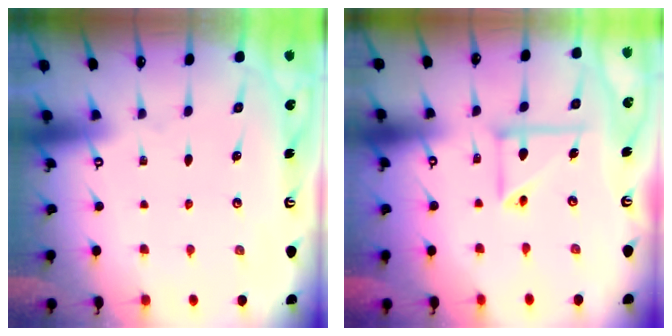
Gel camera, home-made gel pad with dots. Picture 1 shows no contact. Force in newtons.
{"total": 8.7, "press": 8.6, "slide": 0.6}